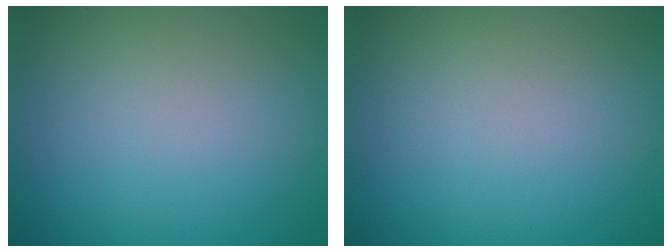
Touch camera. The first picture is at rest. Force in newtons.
{"total": 0.0}